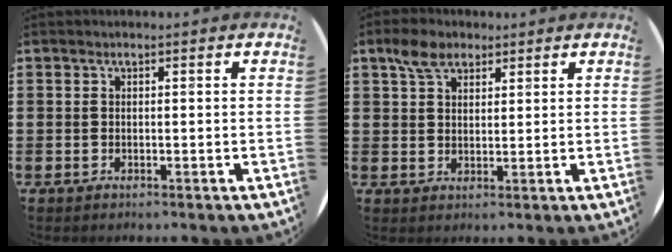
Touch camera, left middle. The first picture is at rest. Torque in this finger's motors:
{"motor_torque": [0.57, -0.43, 0.01, -0.01]}